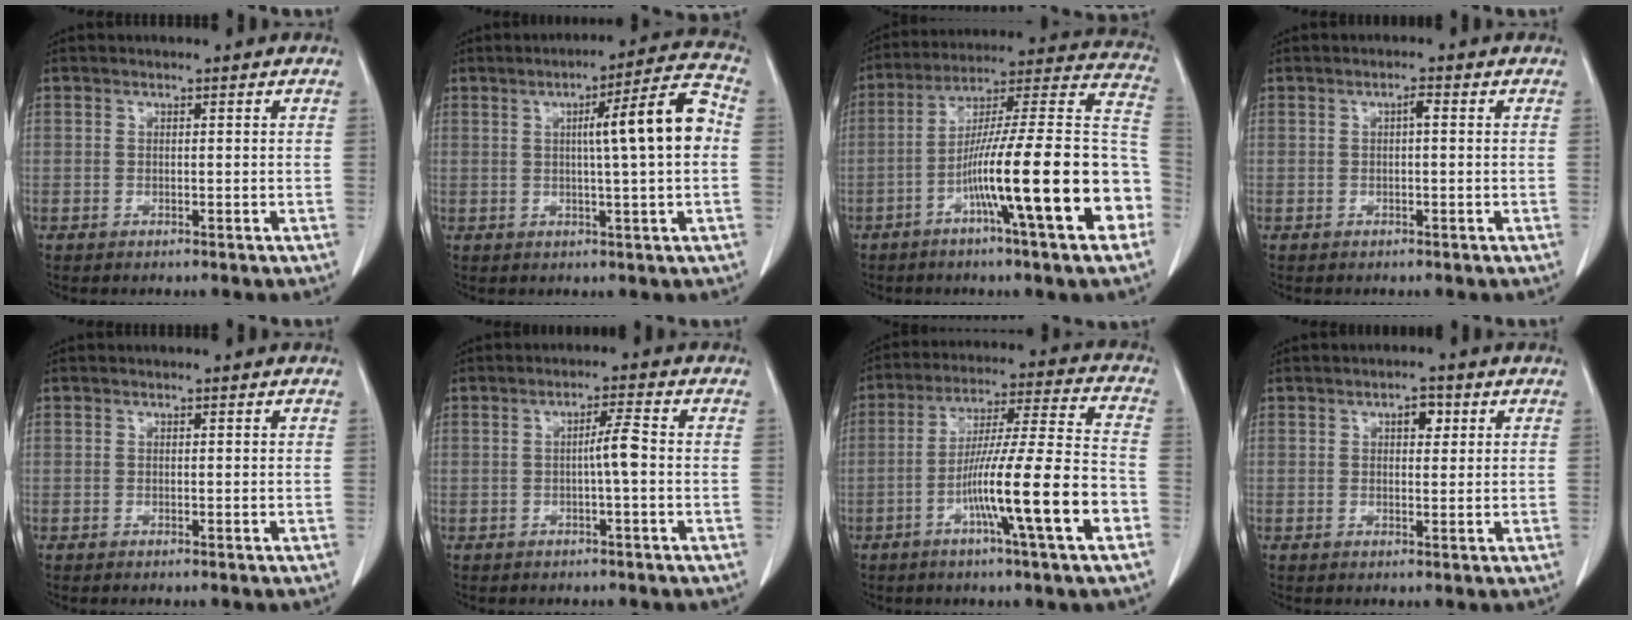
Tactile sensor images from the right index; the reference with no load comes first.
{"total": 10.4, "force": [1.0, -0.1, 10.4], "torque": [-0.147, 0.017, 0.010]}
{"total": 23.4, "force": [-7.7, 1.0, 22.0], "torque": [-0.271, 0.010, -0.125]}
{"total": 1.2, "force": [0.1, 0.2, 1.1], "torque": [-0.019, 0.004, 0.002]}
{"total": 0.0}
{"total": 3.2, "force": [-0.4, -0.2, 3.1], "torque": [-0.051, 0.002, -0.008]}
{"total": 16.0, "force": [-6.0, -0.6, 14.8], "torque": [-0.254, -0.005, -0.102]}
{"total": 2.6, "force": [1.1, 1.3, 2.0], "torque": [-0.028, 0.005, 0.015]}